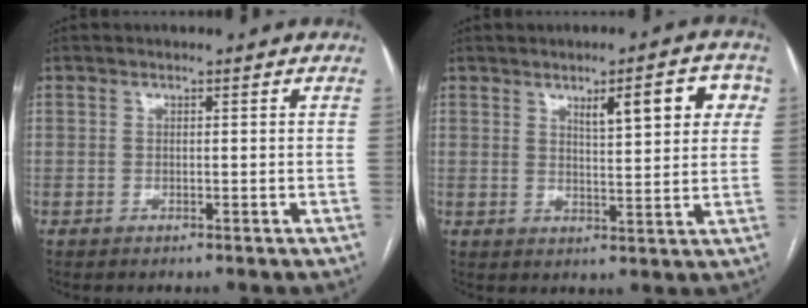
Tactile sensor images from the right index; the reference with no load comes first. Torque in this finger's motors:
{"motor_torque": [0.26, 0.18, 0.15, 0.05]}